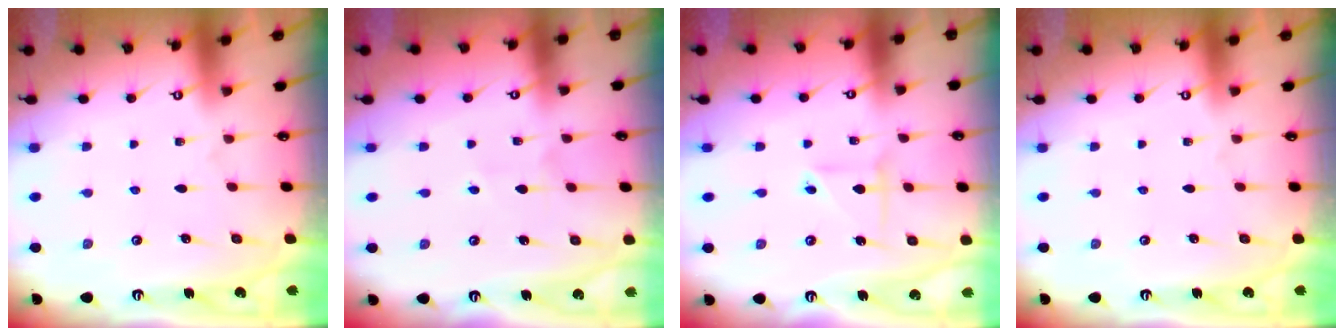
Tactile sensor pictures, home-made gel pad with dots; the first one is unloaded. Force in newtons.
{"total": 2.7, "press": 2.5, "slide": 1.1}
{"total": 3.2, "press": 3.1, "slide": 0.7}
{"total": 0.0}